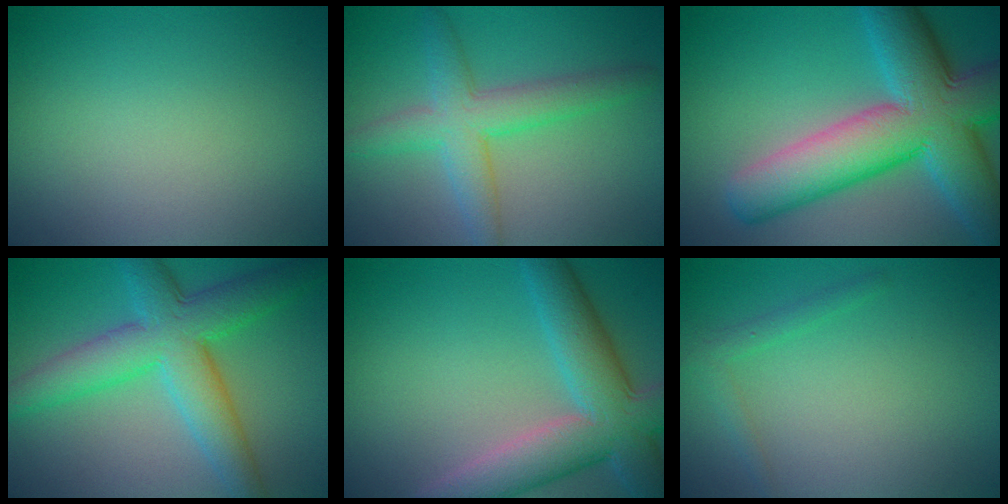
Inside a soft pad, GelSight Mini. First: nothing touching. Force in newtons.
{"total": 4.5, "press": 4.5, "slide": 0.1}
{"total": 12.0, "press": 12.0, "slide": 0.4}
{"total": 7.6, "press": 7.6, "slide": 0.1}
{"total": 8.0, "press": 8.0, "slide": 0.3}
{"total": 1.3, "press": 1.3, "slide": 0.1}